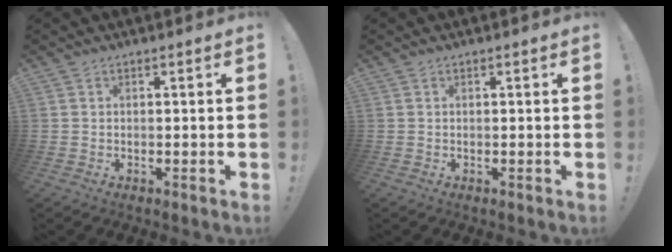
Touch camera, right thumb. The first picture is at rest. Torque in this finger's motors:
{"motor_torque": [-0.07, 0.11, -0.15, 0.12, 0.00]}